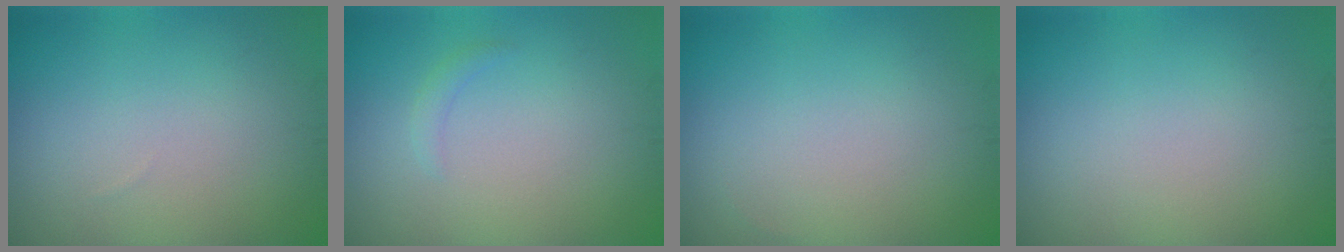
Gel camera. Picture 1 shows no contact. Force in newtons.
{"total": 0.9, "press": 0.9, "slide": 0.1}
{"total": 0.0}
{"total": 0.0}